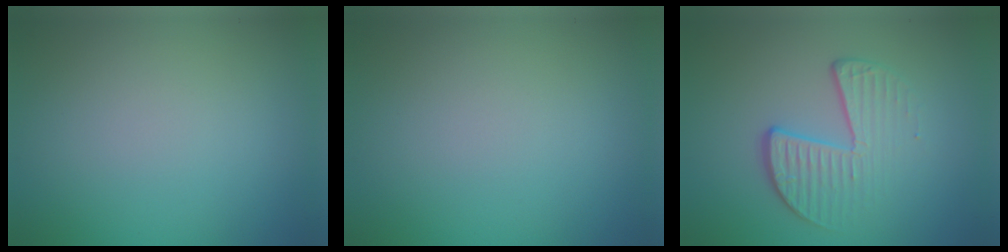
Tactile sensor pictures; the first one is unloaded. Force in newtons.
{"total": 0.0}
{"total": 4.0, "press": 2.8, "slide": 2.9}